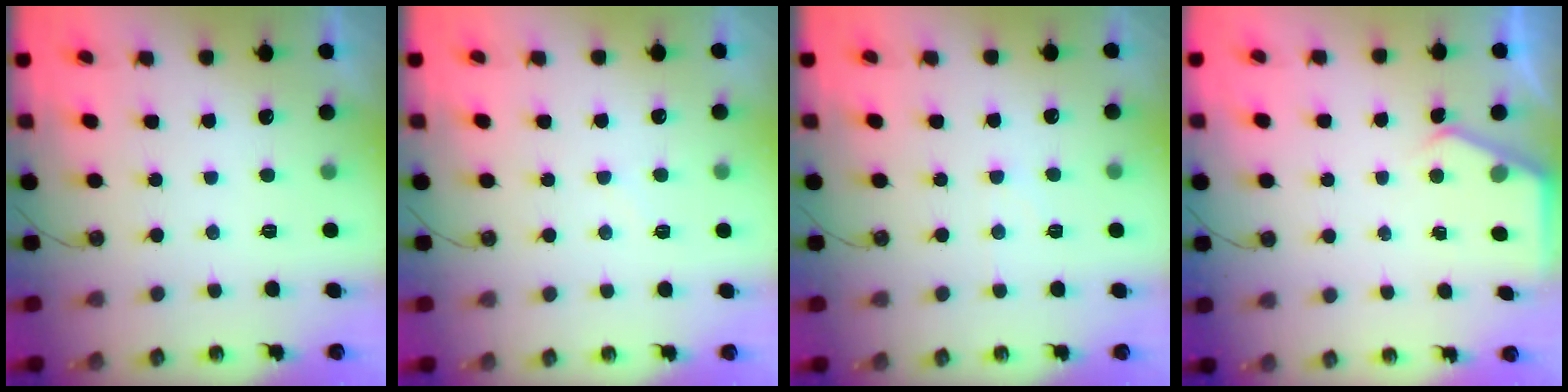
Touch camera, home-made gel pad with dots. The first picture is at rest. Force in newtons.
{"total": 3.9, "press": 3.8, "slide": 0.5}
{"total": 2.7, "press": 2.7, "slide": 0.3}
{"total": 2.2, "press": 2.2, "slide": 0.3}